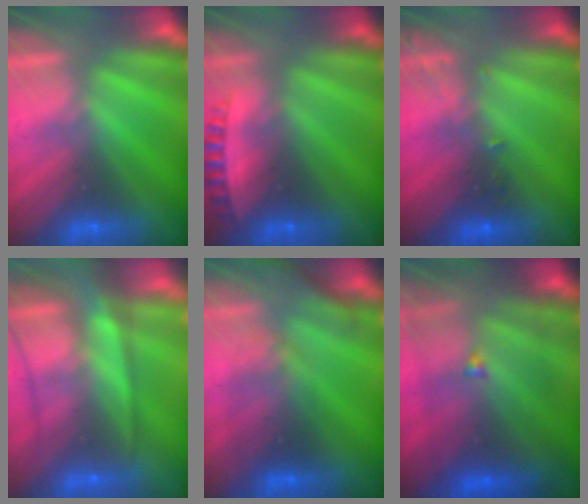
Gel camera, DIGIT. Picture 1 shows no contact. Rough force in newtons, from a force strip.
{"total": 2.6}
{"total": 2.8}
{"total": 6.9}
{"total": 2.8}
{"total": 7.4}